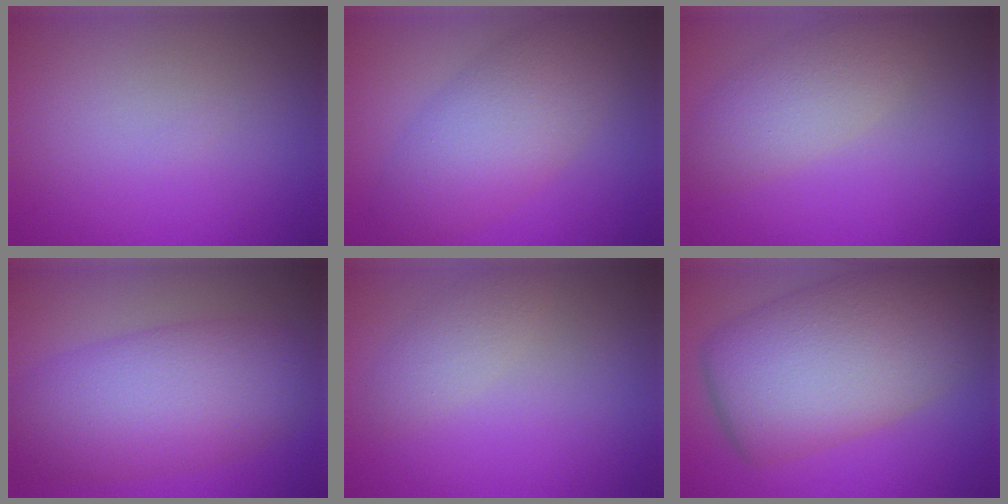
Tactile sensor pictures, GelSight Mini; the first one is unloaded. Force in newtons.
{"total": 6.6, "press": 6.6, "slide": 0.1}
{"total": 4.1, "press": 4.1, "slide": 0.3}
{"total": 9.1, "press": 9.1, "slide": 0.0}
{"total": 2.0, "press": 2.0, "slide": 0.1}
{"total": 12.2, "press": 12.1, "slide": 0.7}